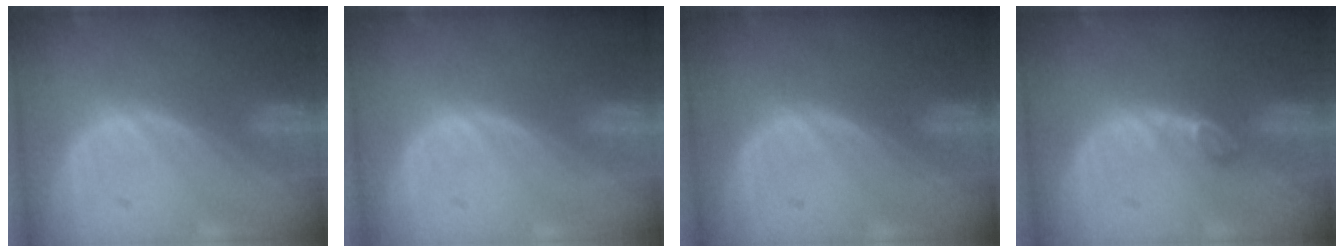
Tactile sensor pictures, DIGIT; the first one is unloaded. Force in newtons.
{"total": 0.0}
{"total": 0.0}
{"total": 2.0, "press": 1.9, "slide": 0.4}